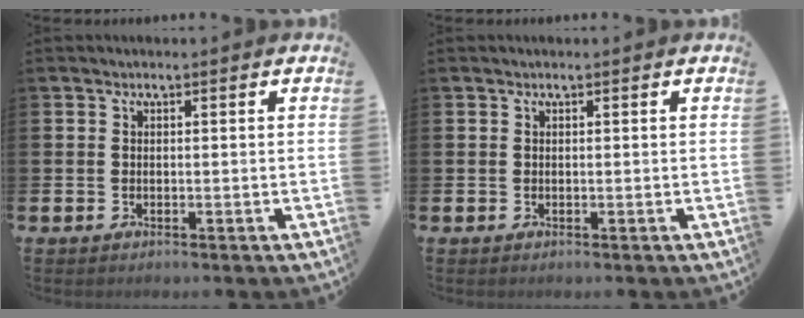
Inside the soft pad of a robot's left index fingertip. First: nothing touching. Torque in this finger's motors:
{"motor_torque": [0.01, 0.01, -0.02, -0.01]}